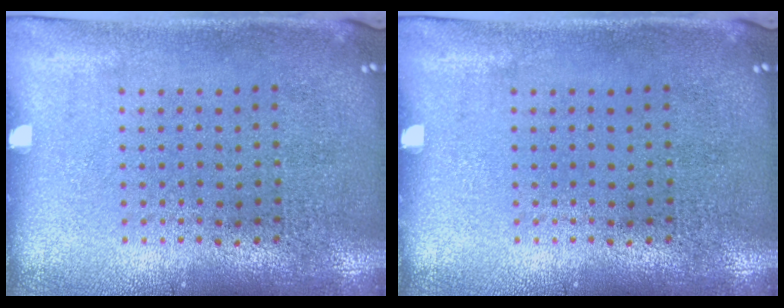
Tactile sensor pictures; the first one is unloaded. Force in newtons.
{"total": 0.0}